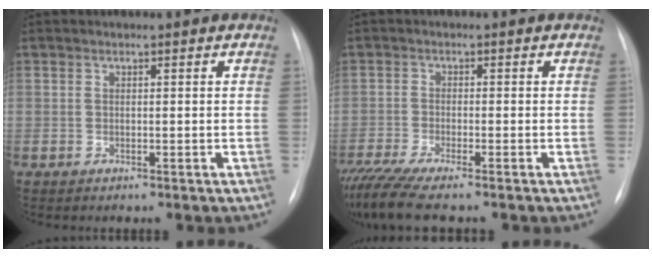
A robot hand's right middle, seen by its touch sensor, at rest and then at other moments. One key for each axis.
{"total": 7.7, "fx": -6.4, "fy": -0.1, "fz": 4.2, "tx": -0.075, "ty": -0.022, "tz": -0.111}